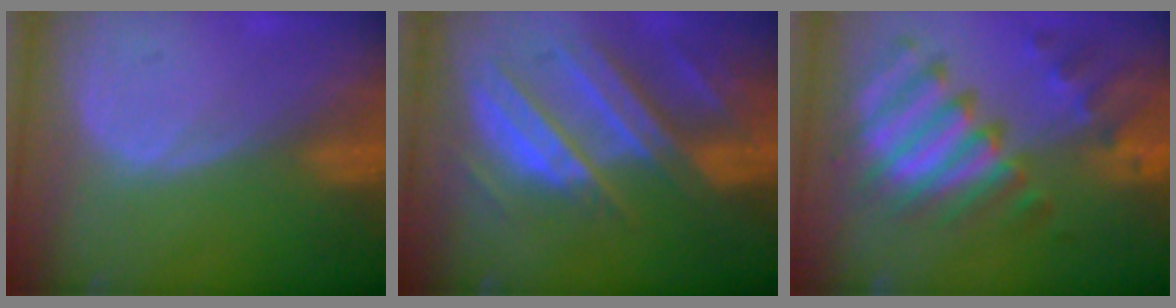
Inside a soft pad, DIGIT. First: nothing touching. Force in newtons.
{"total": 10.4, "press": 9.2, "slide": 4.9}
{"total": 11.5, "press": 9.8, "slide": 6.0}